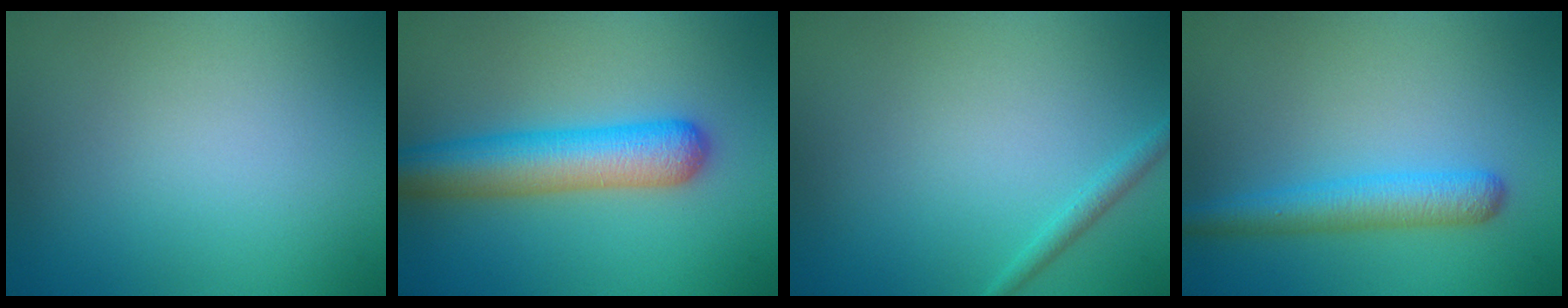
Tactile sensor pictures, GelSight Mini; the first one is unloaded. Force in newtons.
{"total": 6.5, "press": 6.5, "slide": 0.3}
{"total": 1.1, "press": 1.1, "slide": 0.0}
{"total": 3.4, "press": 3.4, "slide": 0.2}